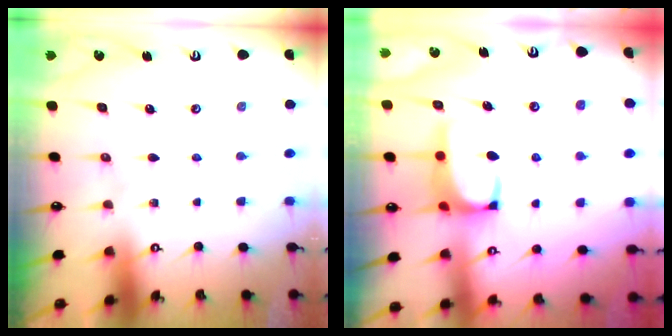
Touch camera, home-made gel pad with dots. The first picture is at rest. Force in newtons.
{"total": 1.5, "press": 1.4, "slide": 0.5}